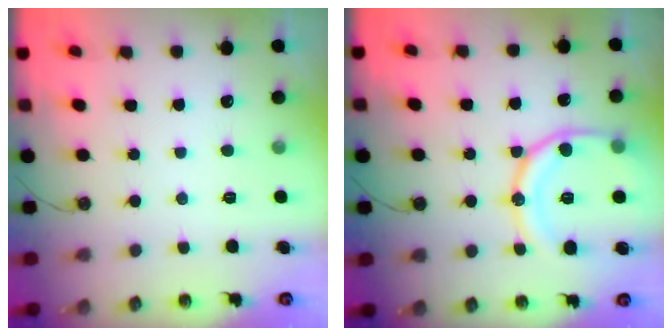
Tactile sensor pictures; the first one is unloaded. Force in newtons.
{"total": 17.2, "press": 17.1, "slide": 2.0}